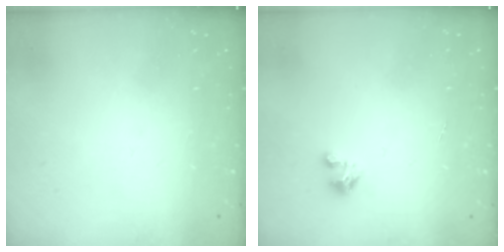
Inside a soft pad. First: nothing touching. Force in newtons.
{"total": 3.6, "press": 3.5, "slide": 0.2}